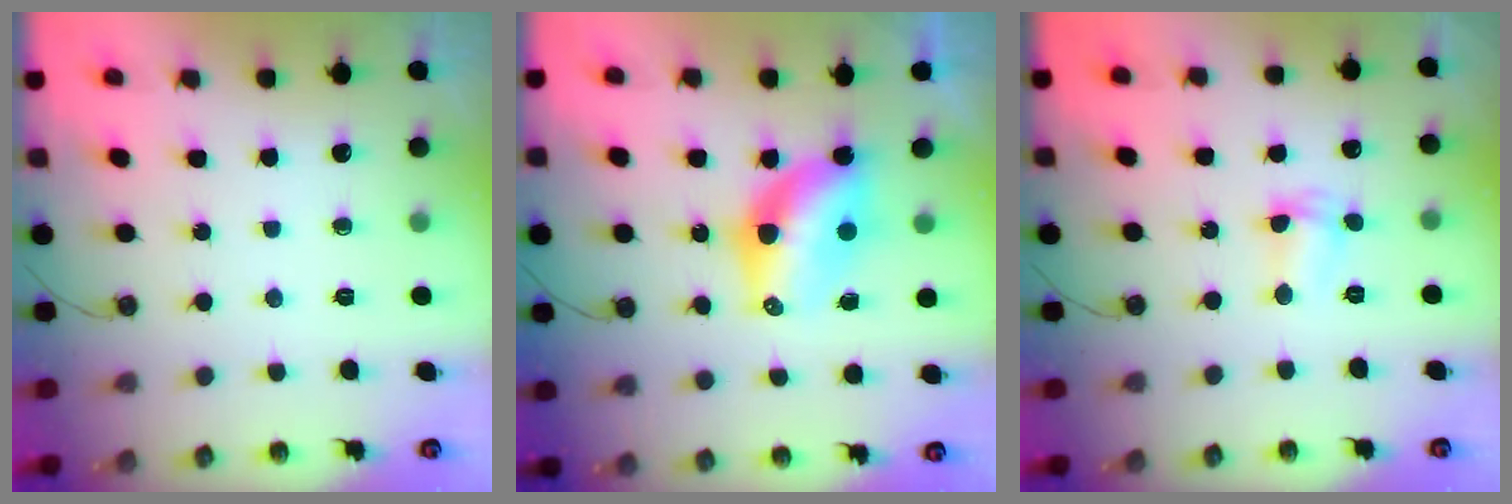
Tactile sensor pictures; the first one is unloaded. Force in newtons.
{"total": 8.6, "press": 8.6, "slide": 0.4}
{"total": 2.9, "press": 2.9, "slide": 0.5}